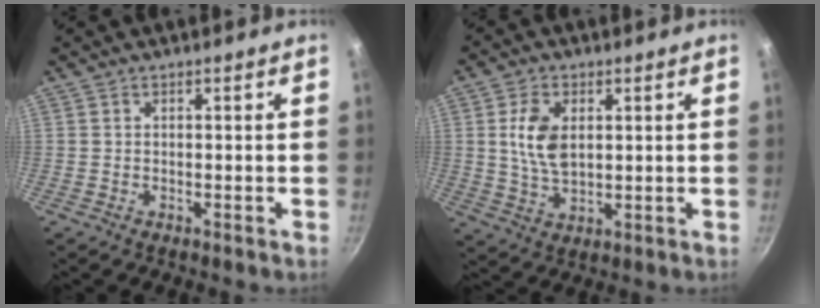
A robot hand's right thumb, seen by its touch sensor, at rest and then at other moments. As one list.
[{"total": 8.0, "force": [1.7, 4.9, 6.1], "torque": [-0.109, -0.011, 0.034]}]